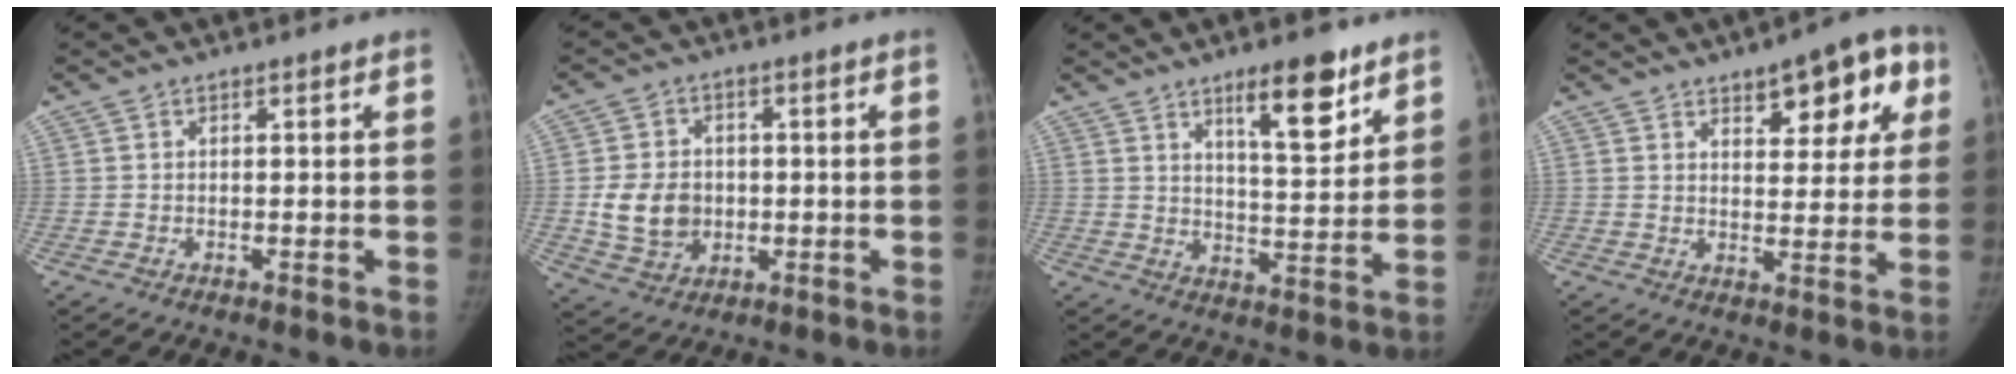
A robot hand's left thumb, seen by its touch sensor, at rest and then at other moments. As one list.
[{"total": 9.4, "force": [-0.6, 7.7, 5.3], "torque": [-0.071, 0.002, -0.001]}, {"total": 11.0, "force": [6.9, 3.2, 8.0], "torque": [-0.099, -0.047, 0.110]}, {"total": 11.9, "force": [5.8, 5.3, 8.9], "torque": [-0.069, -0.012, 0.072]}]